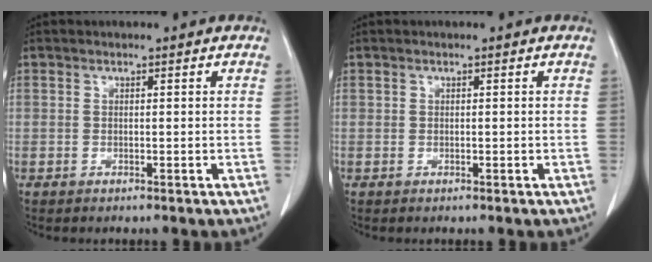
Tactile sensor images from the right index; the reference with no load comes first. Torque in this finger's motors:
{"motor_torque": [-0.12, -0.03, -0.03, -0.01]}